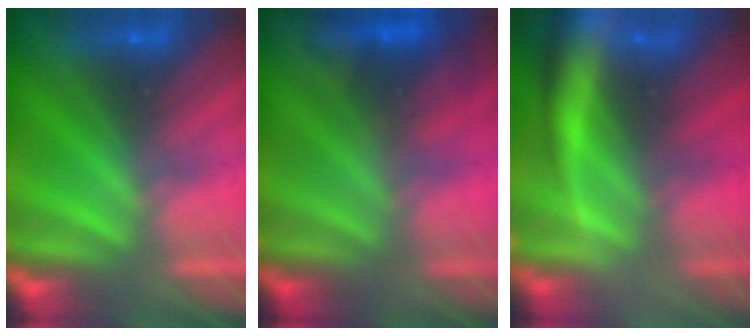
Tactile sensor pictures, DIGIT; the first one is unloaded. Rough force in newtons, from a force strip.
{"total": 4.8}
{"total": 6.8}